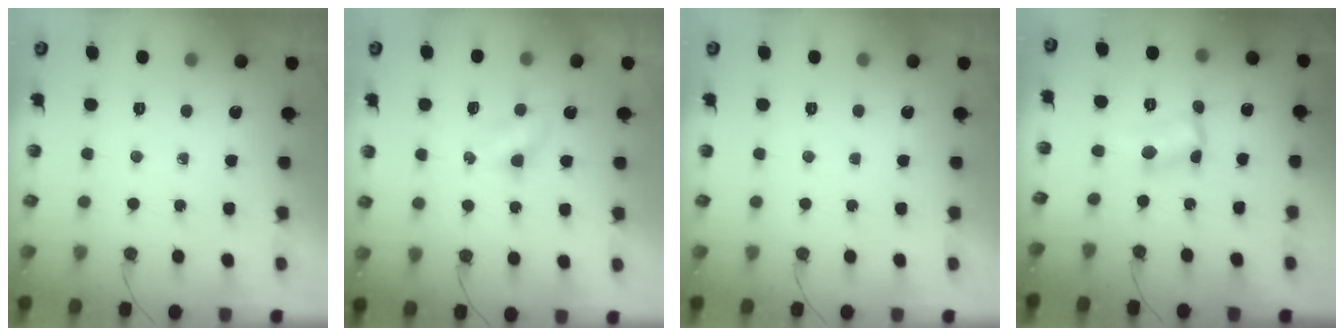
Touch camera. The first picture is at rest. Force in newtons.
{"total": 3.2, "press": 3.2, "slide": 0.4}
{"total": 0.0}
{"total": 2.0, "press": 2.0, "slide": 0.6}